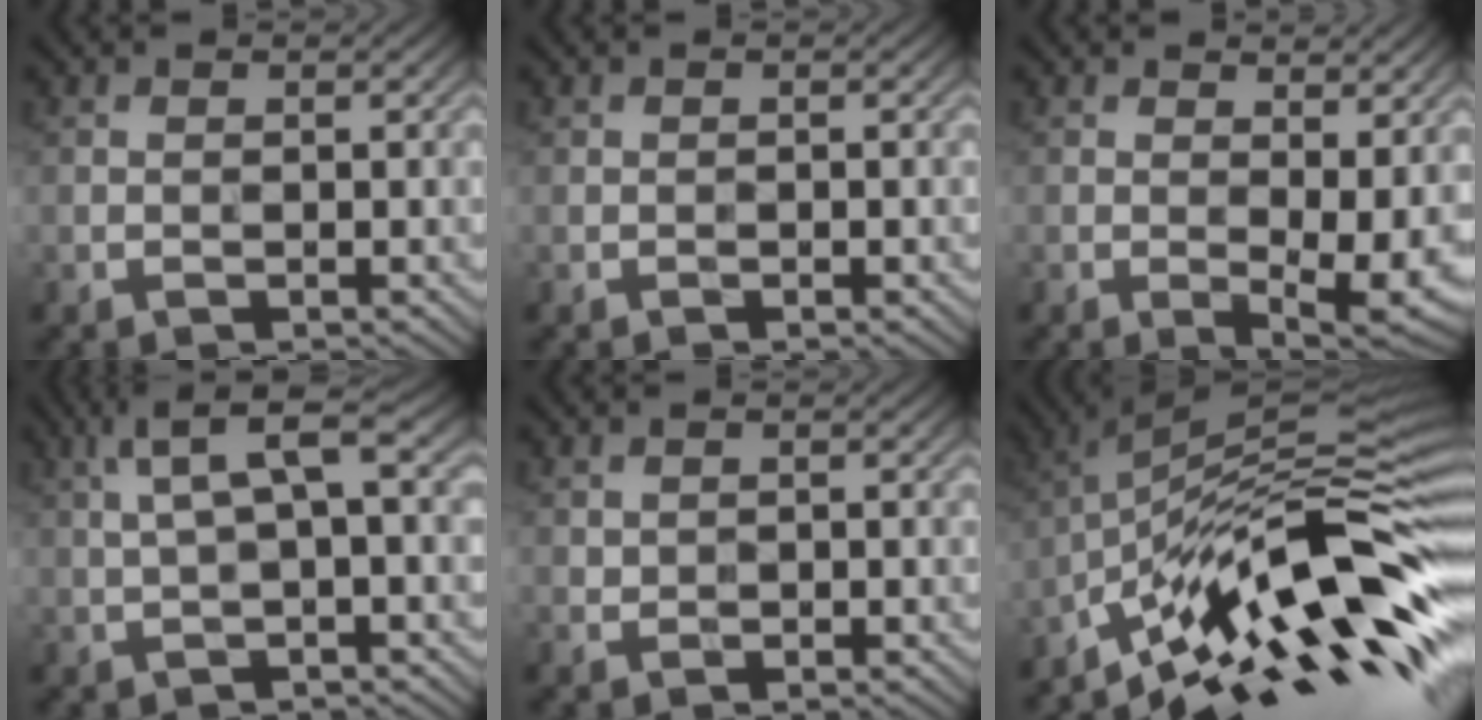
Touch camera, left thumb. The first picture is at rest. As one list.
[{"total": 0.0}, {"total": 5.5, "force": [0.8, 2.0, 5.1], "torque": [-0.079, -0.005, 0.015]}, {"total": 6.2, "force": [2.0, 1.5, 5.7], "torque": [-0.119, 0.023, 0.035]}, {"total": 0.8, "force": [0.2, 0.7, 0.3], "torque": [-0.008, 0.002, 0.004]}, {"total": 15.1, "force": [-6.4, 3.1, 13.3], "torque": [-0.234, 0.032, -0.120]}]